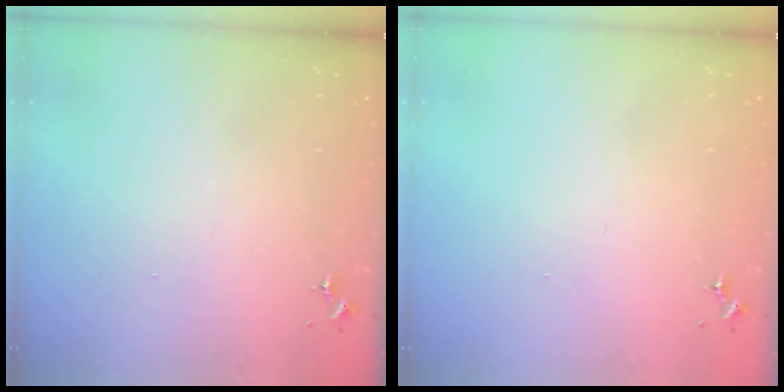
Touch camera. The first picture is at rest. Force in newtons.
{"total": 0.0}